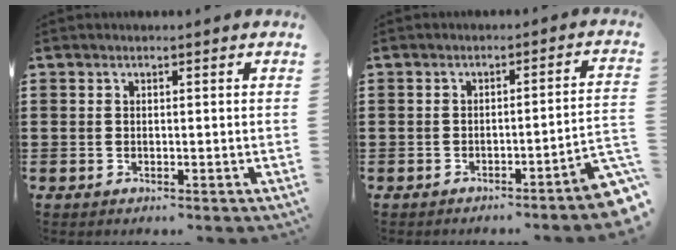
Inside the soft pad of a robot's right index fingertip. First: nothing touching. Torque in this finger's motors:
{"motor_torque": [0.16, -0.21, 0.22, 0.07]}